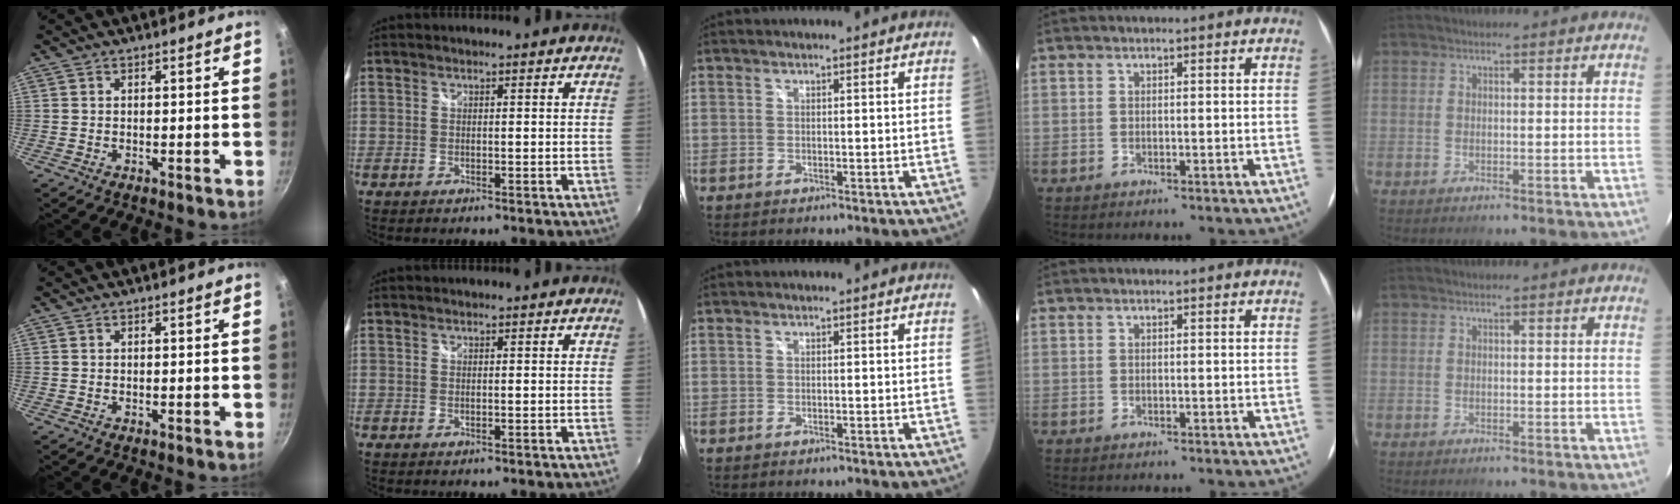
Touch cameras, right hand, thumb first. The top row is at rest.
{}